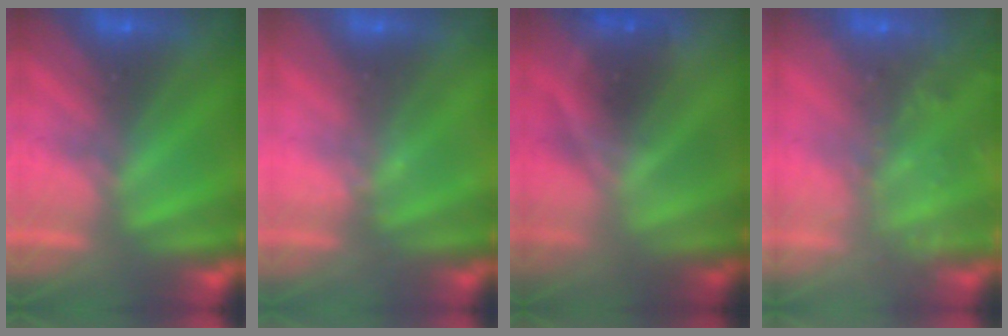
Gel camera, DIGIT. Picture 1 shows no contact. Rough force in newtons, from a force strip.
{"total": 2.1}
{"total": 2.1}
{"total": 5.5}